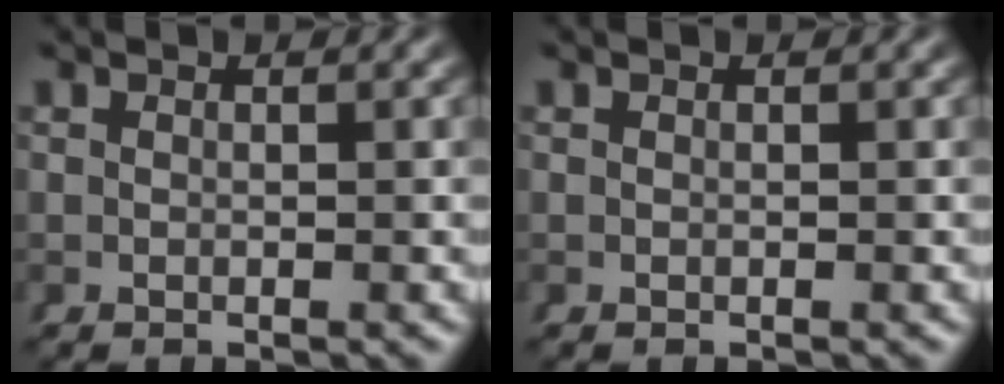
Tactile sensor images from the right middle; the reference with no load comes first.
{"total": 0.0}